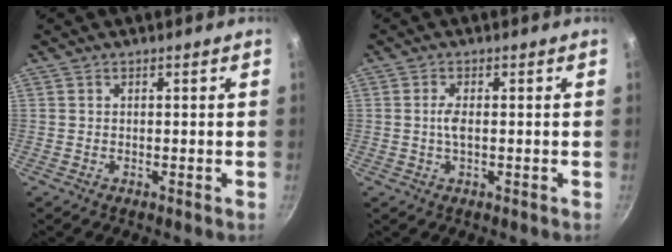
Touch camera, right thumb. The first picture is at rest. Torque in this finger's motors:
{"motor_torque": [0.65, 0.59, 0.56, 0.00, 0.05]}